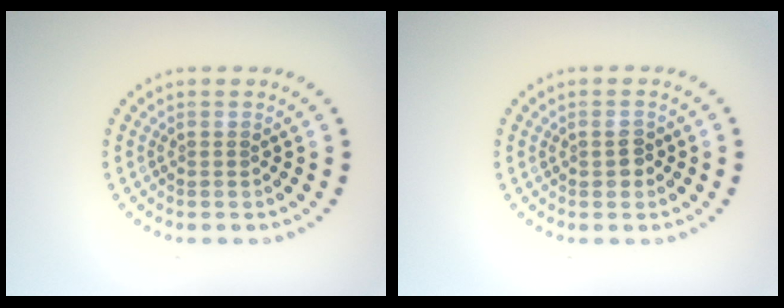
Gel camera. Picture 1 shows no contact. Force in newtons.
{"total": 1.5, "press": 1.5, "slide": 0.1}